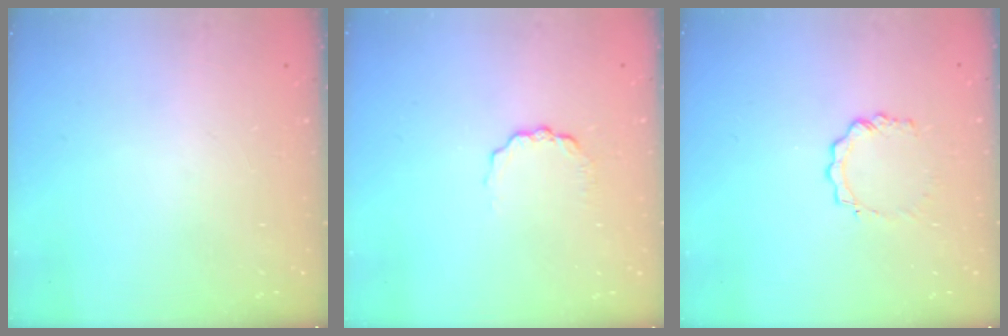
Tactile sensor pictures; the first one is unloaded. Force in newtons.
{"total": 2.7, "press": 2.7, "slide": 0.3}
{"total": 5.1, "press": 5.1, "slide": 0.5}